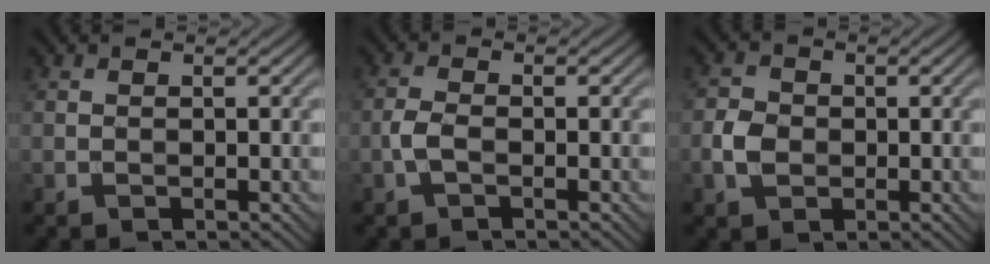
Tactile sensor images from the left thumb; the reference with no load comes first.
{"total": 2.3, "force": [-0.9, 1.0, 1.8], "torque": [-0.045, 0.001, -0.025]}
{"total": 3.3, "force": [-0.7, 2.7, 1.7], "torque": [-0.042, 0.000, -0.016]}